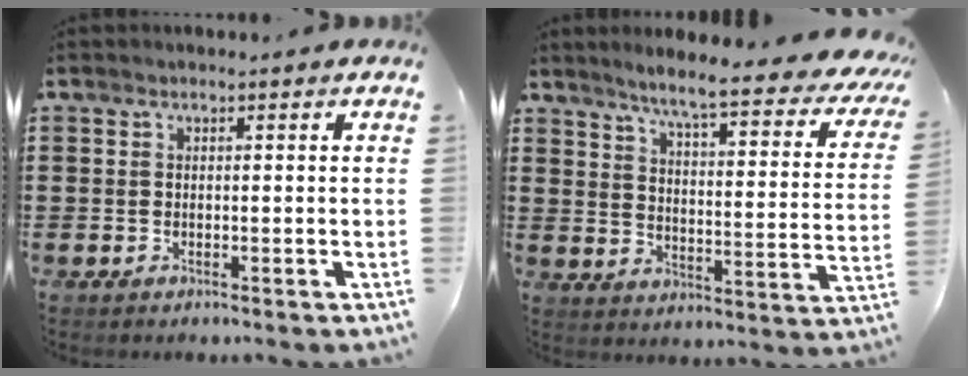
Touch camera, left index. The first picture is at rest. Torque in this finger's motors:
{"motor_torque": [2.14, 0.00, 0.58, 0.15]}